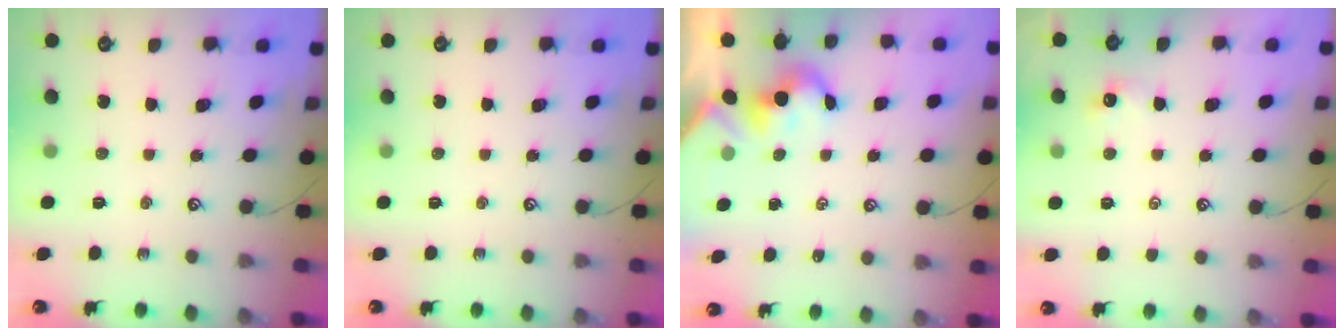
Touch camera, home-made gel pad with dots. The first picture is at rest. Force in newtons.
{"total": 0.0}
{"total": 2.0, "press": 2.0, "slide": 0.2}
{"total": 0.6, "press": 0.3, "slide": 0.5}